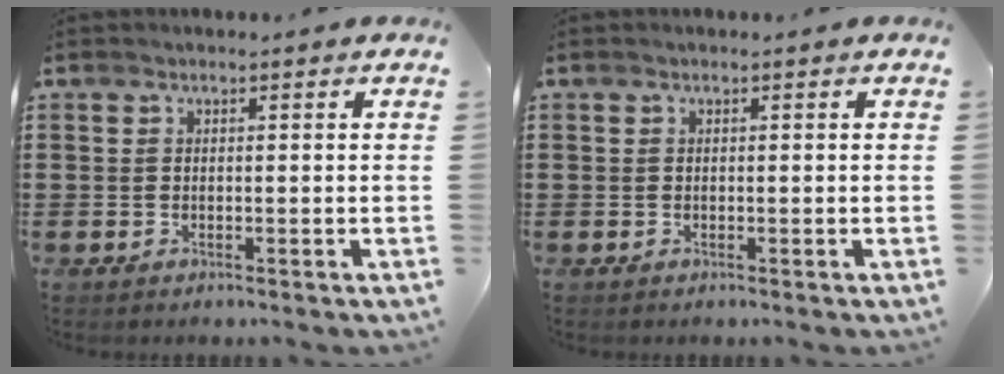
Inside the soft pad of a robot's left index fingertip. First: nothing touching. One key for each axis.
{"total": 0.0}